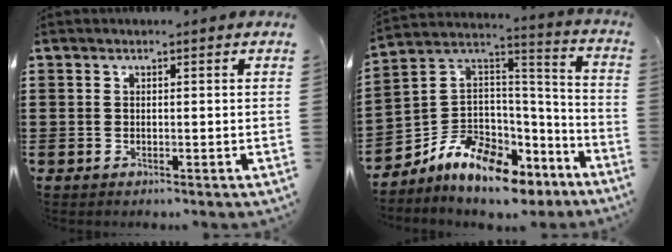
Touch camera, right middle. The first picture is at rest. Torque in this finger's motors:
{"motor_torque": [2.14, 0.00, 1.05, 0.21]}